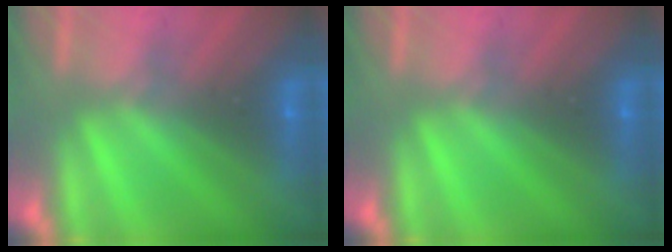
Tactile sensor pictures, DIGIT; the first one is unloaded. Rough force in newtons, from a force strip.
{"total": 0.0}